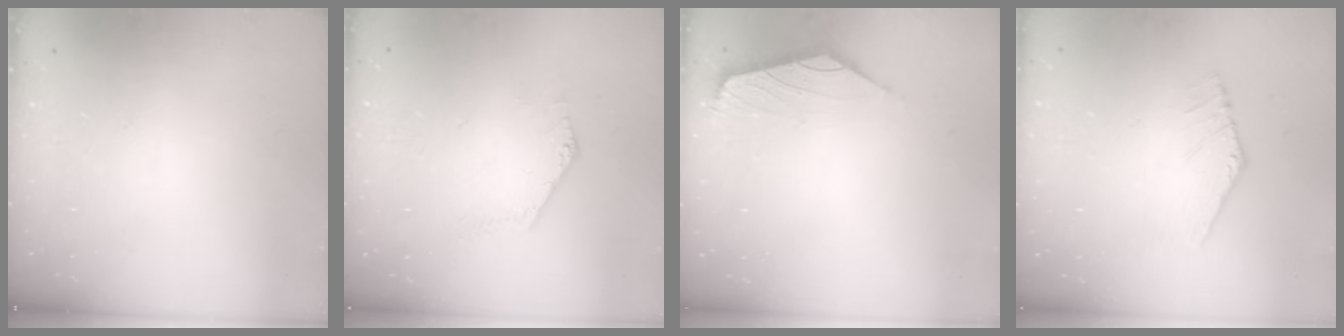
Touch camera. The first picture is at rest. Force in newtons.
{"total": 0.6, "press": 0.3, "slide": 0.5}
{"total": 1.7, "press": 1.6, "slide": 0.6}
{"total": 3.5, "press": 3.5, "slide": 0.1}